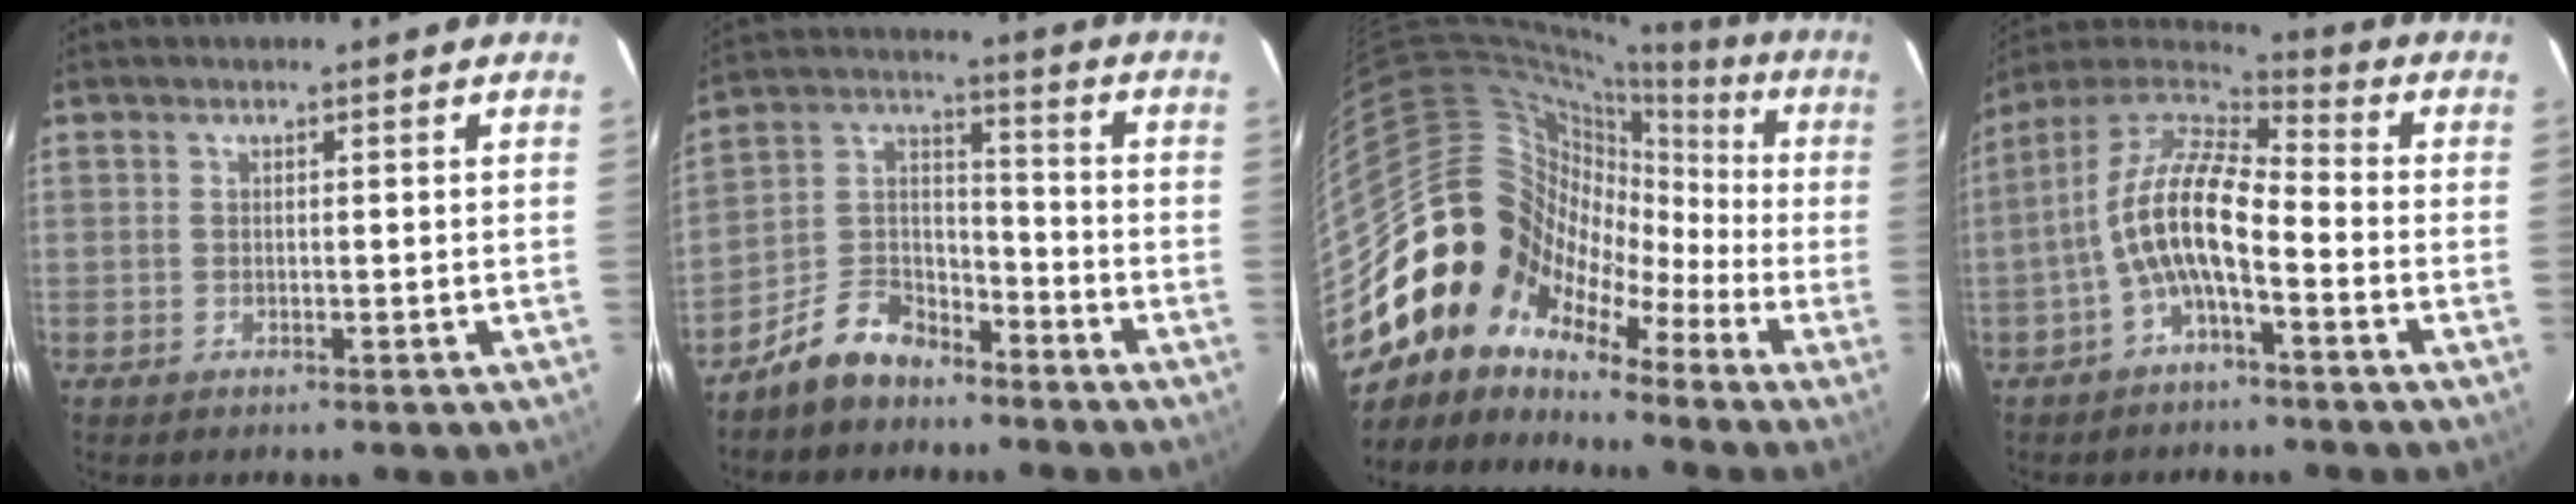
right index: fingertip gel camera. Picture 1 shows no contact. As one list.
[{"total": 9.9, "force": [-7.2, 5.4, 4.1], "torque": [-0.098, 0.044, -0.130]}, {"total": 13.5, "force": [-4.5, 11.9, 4.4], "torque": [-0.076, 0.014, -0.106]}, {"total": 11.7, "force": [-3.7, 3.9, 10.4], "torque": [-0.213, 0.011, -0.072]}]